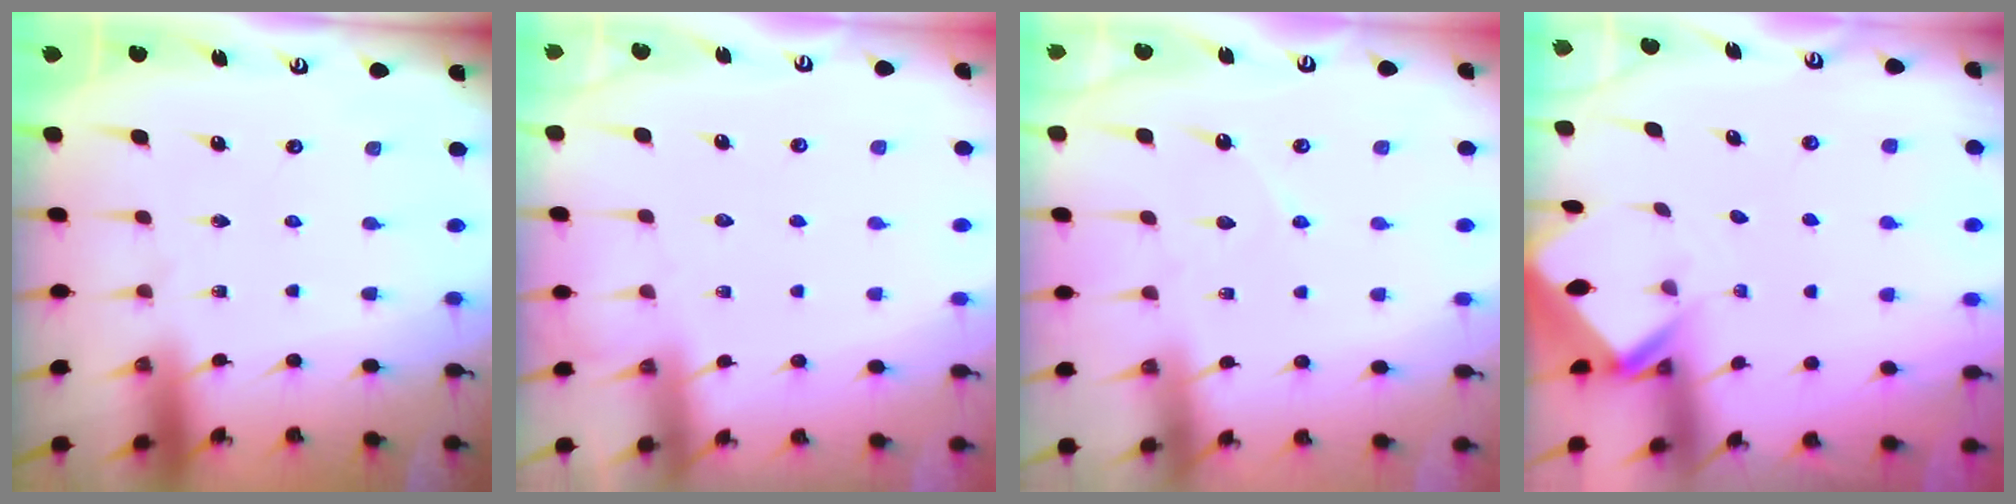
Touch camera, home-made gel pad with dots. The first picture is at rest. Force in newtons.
{"total": 2.9, "press": 2.8, "slide": 0.4}
{"total": 3.7, "press": 3.7, "slide": 0.4}
{"total": 2.6, "press": 2.6, "slide": 0.2}